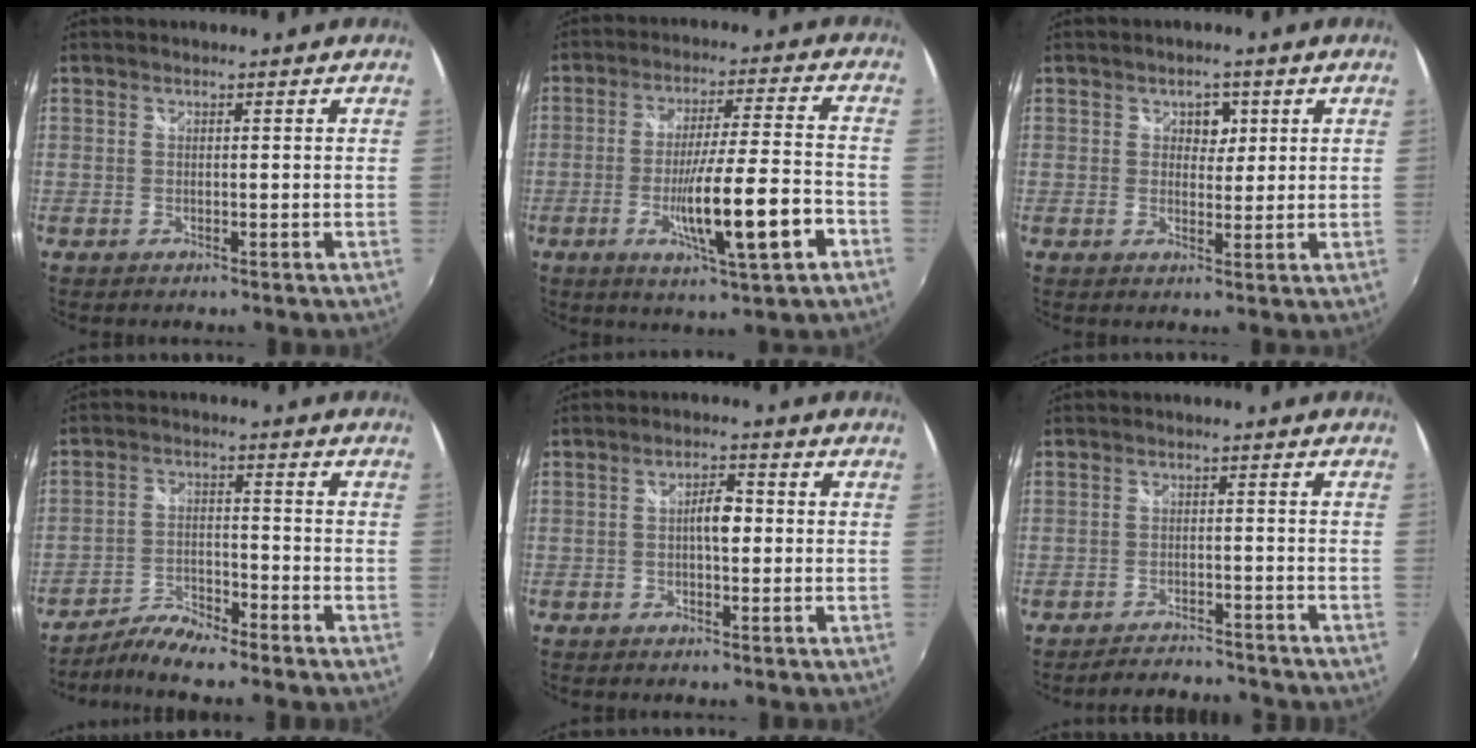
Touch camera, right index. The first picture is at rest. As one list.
[{"total": 13.8, "force": [-5.3, 0.8, 12.8], "torque": [-0.216, -0.026, -0.078]}, {"total": 3.0, "force": [1.0, 2.5, 1.4], "torque": [-0.013, 0.006, 0.016]}, {"total": 5.8, "force": [-5.5, 0.2, 2.0], "torque": [-0.043, 0.002, -0.104]}, {"total": 3.9, "force": [-0.1, 1.7, 3.5], "torque": [-0.057, 0.007, -0.004]}, {"total": 6.8, "force": [-6.4, 1.9, 1.2], "torque": [-0.040, 0.010, -0.089]}]